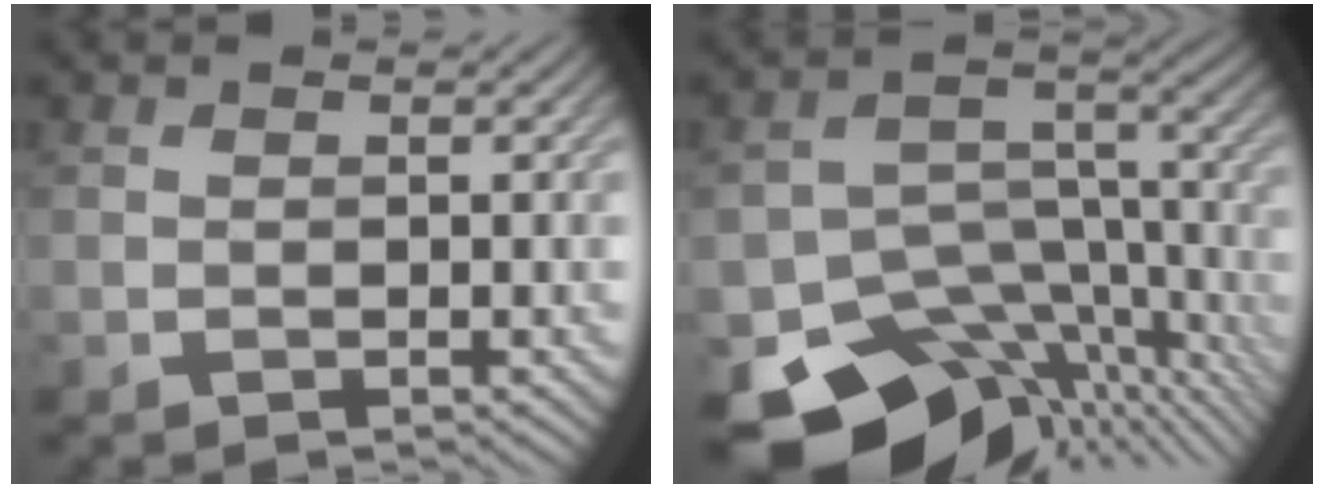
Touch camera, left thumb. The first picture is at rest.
{"total": 15.8, "force": [-10.3, 9.3, 7.6], "torque": [-0.133, -0.044, -0.129]}